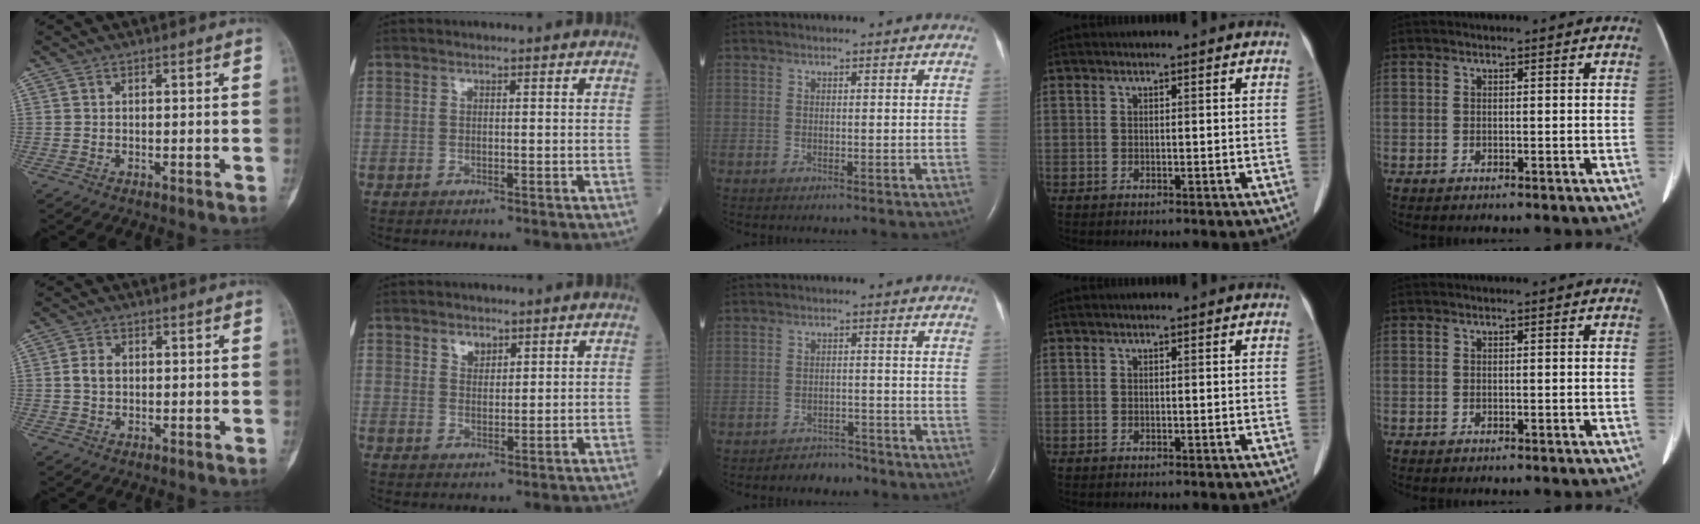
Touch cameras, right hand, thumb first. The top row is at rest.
{"thumb": {"total": 3.0, "force": [0.2, 2.2, 1.9], "torque": [-0.035, 0.006, 0.002]}, "index": {"total": 2.3, "force": [1.6, 1.4, 1.0], "torque": [-0.016, -0.001, 0.029]}, "middle": {"total": 3.4, "force": [-3.1, 1.5, -0.3], "torque": [0.001, 0.002, -0.047]}}